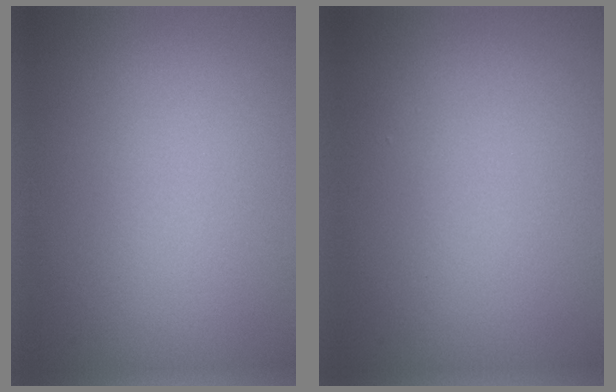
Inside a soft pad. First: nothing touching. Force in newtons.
{"total": 0.0}